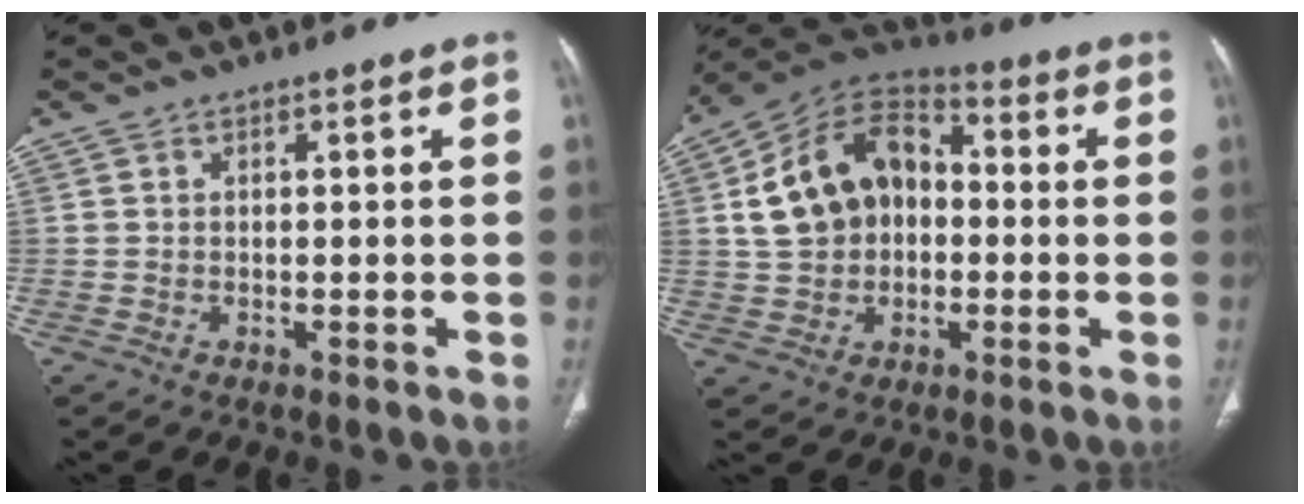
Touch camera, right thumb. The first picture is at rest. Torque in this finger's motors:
{"motor_torque": [0.35, 0.46, 0.54, -0.59, 0.41]}